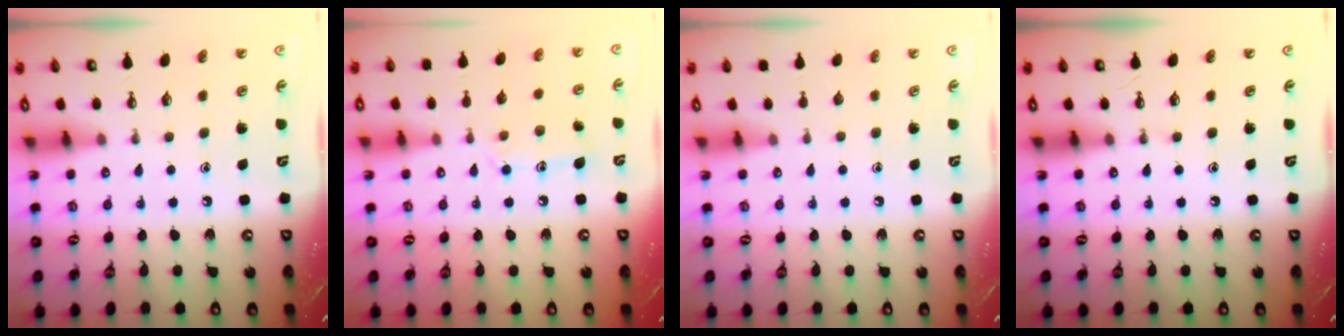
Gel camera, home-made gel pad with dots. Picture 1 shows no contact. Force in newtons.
{"total": 9.6, "press": 9.6, "slide": 0.5}
{"total": 0.0}
{"total": 0.0}